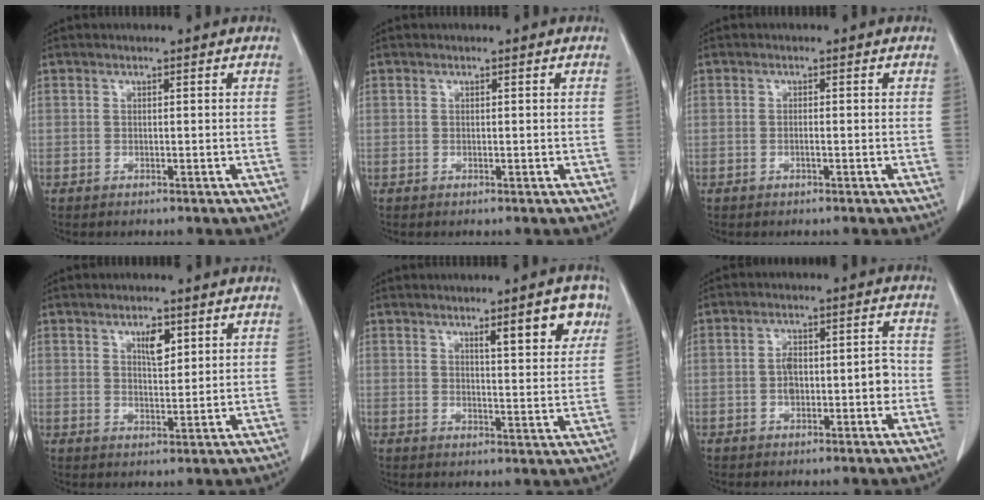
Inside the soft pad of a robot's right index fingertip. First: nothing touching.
{"total": 0.0}
{"total": 0.5, "force": [-0.1, 0.0, 0.5], "torque": [-0.008, 0.002, 0.002]}
{"total": 3.6, "force": [1.8, 1.4, 2.8], "torque": [-0.047, -0.004, 0.033]}
{"total": 7.5, "force": [4.3, 1.4, 6.0], "torque": [-0.083, 0.001, 0.057]}
{"total": 5.4, "force": [-1.0, 2.4, 4.8], "torque": [-0.075, 0.025, -0.011]}